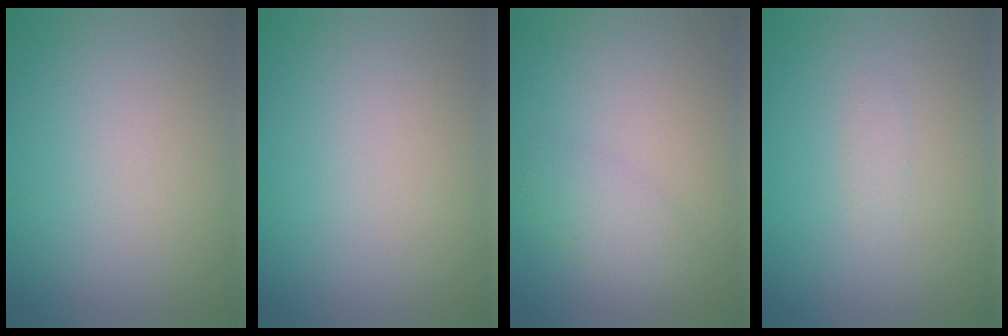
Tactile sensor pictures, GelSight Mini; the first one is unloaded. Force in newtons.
{"total": 0.0}
{"total": 2.1, "press": 2.1, "slide": 0.1}
{"total": 0.6, "press": 0.6, "slide": 0.0}